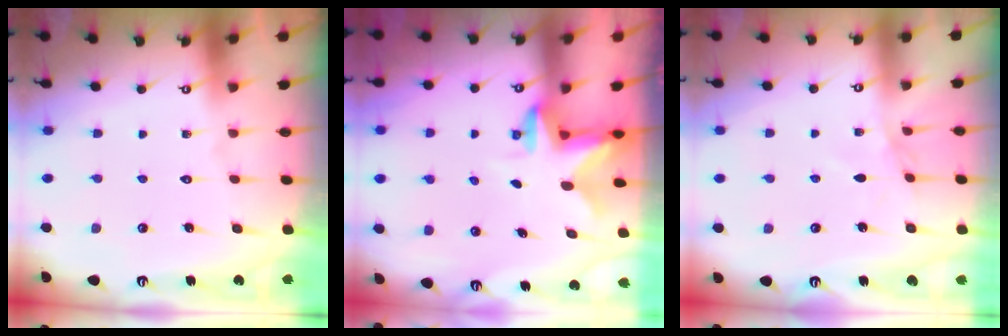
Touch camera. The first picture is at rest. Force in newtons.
{"total": 2.4, "press": 2.4, "slide": 0.4}
{"total": 3.7, "press": 3.7, "slide": 0.5}